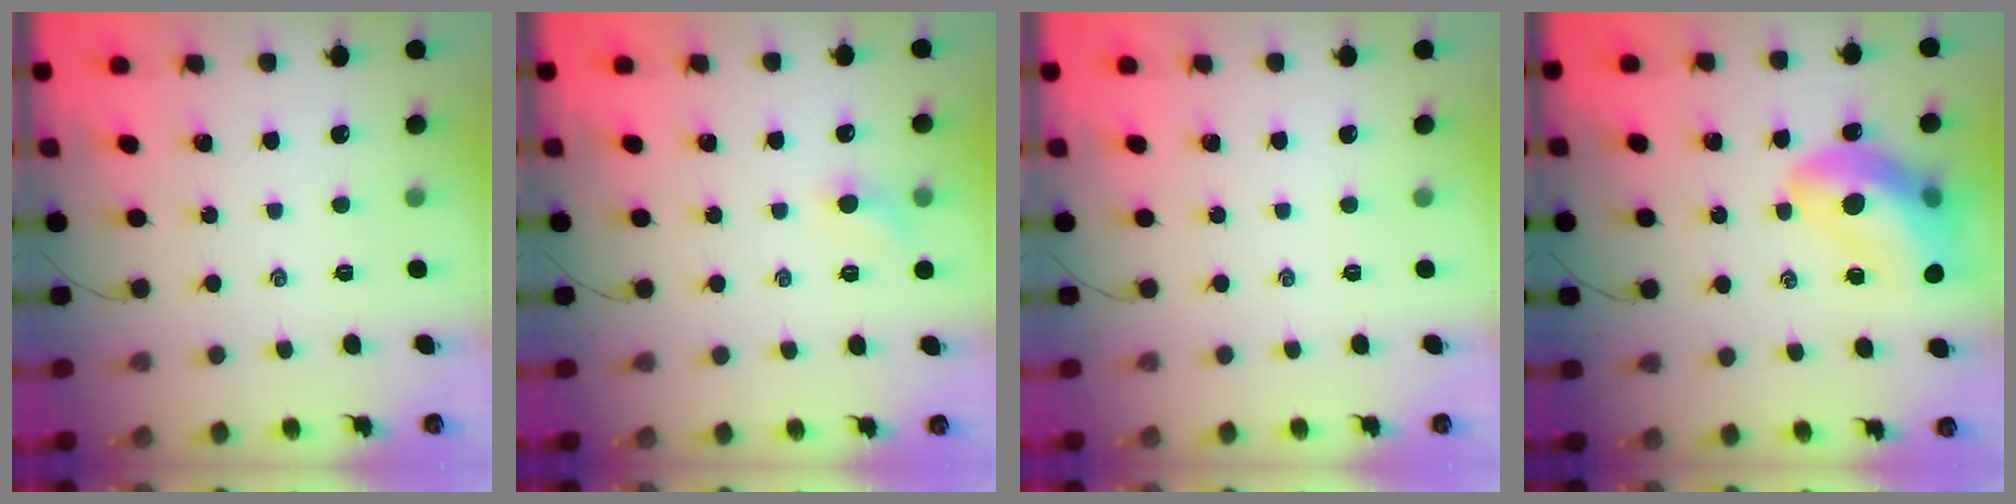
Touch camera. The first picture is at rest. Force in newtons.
{"total": 4.9, "press": 4.6, "slide": 1.6}
{"total": 0.0}
{"total": 17.1, "press": 16.4, "slide": 4.6}